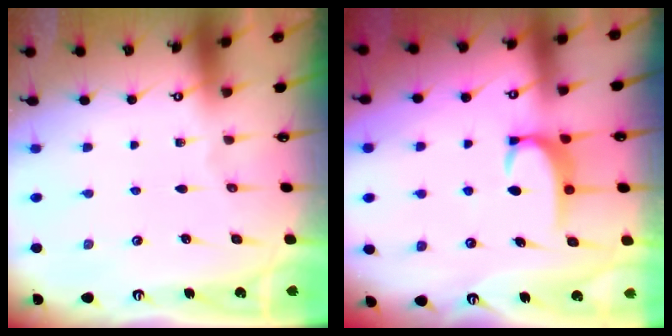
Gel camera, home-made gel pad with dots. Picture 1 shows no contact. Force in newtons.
{"total": 3.5, "press": 3.5, "slide": 0.4}